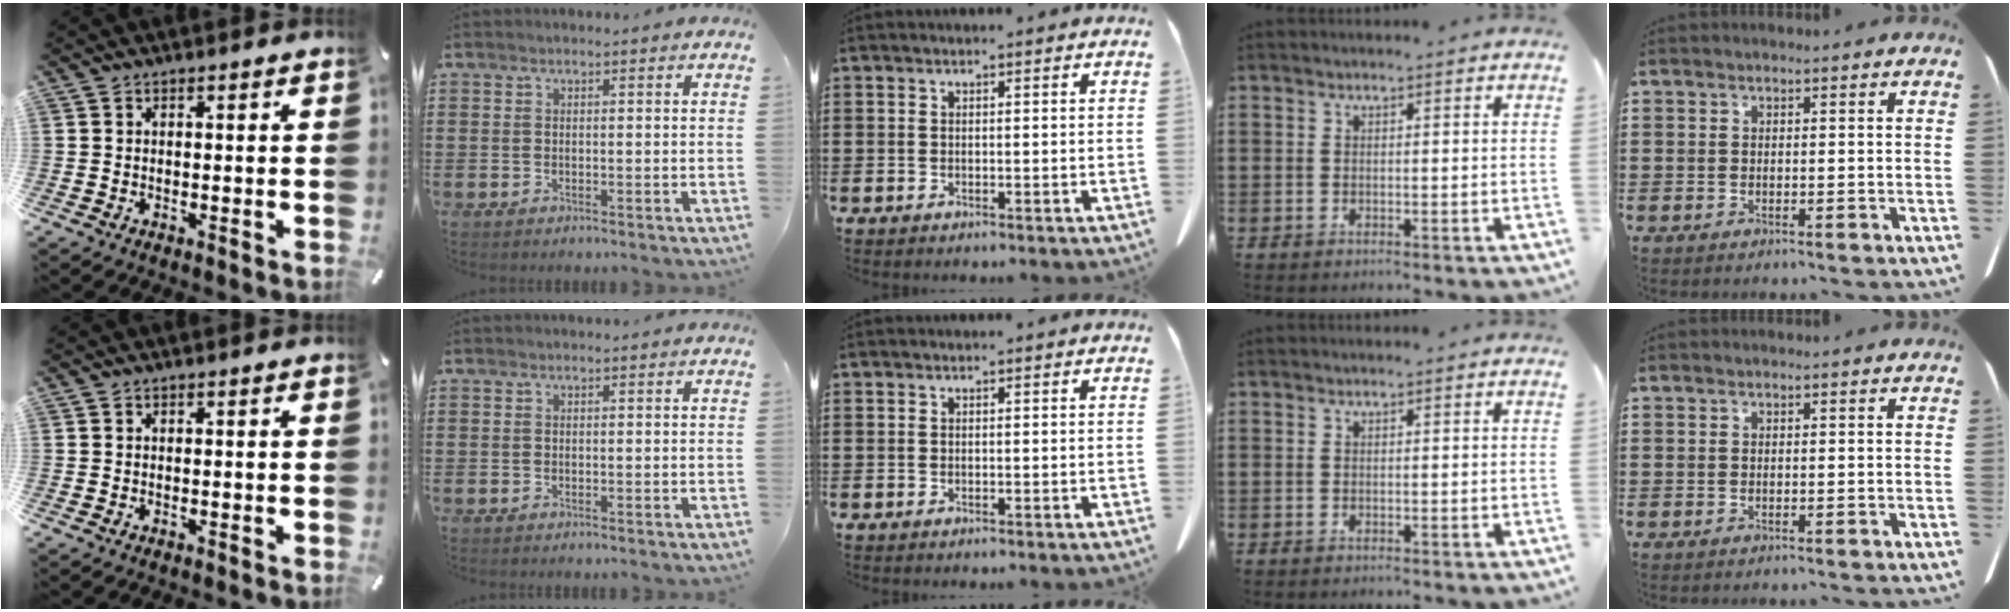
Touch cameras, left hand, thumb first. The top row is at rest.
{}